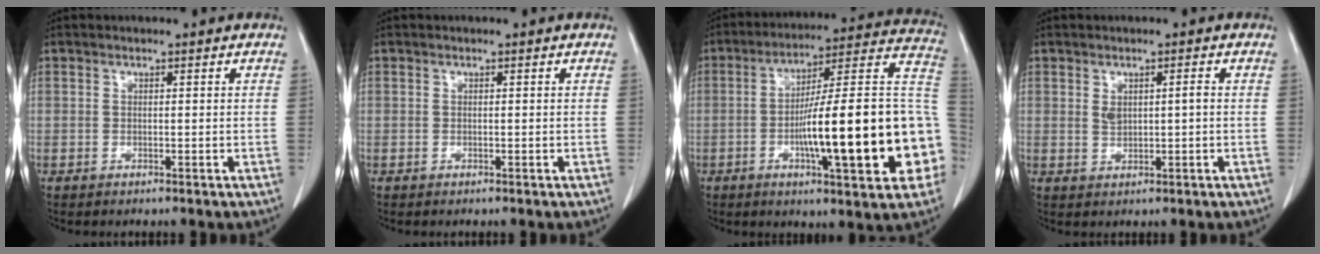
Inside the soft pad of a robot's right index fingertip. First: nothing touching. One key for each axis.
{"total": 0.0}
{"total": 25.4, "fx": -5.3, "fy": 3.2, "fz": 24.7, "tx": -0.282, "ty": 0.023, "tz": -0.079}
{"total": 1.7, "fx": 0.4, "fy": 0.6, "fz": 1.5, "tx": -0.030, "ty": 0.000, "tz": 0.012}